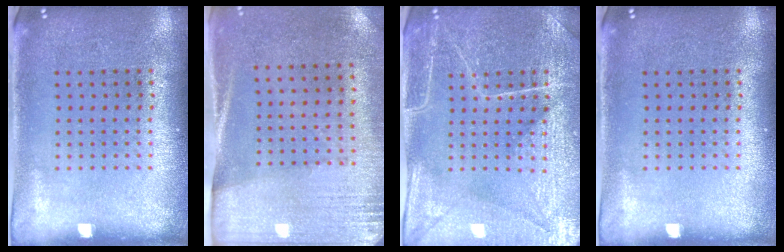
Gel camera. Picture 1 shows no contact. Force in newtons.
{"total": 2.7, "press": 2.3, "slide": 1.4}
{"total": 4.5, "press": 4.2, "slide": 1.5}
{"total": 0.0}